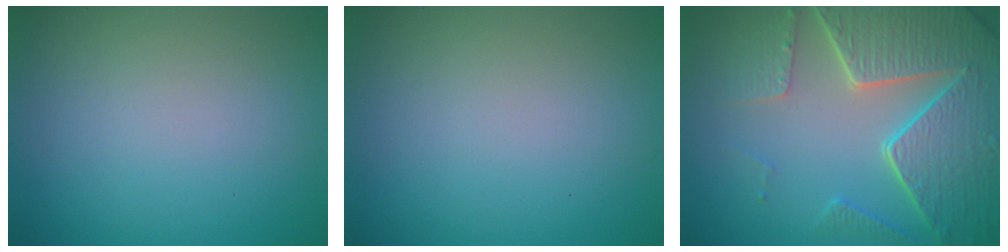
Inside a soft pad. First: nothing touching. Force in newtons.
{"total": 0.0}
{"total": 8.5, "press": 6.2, "slide": 5.8}